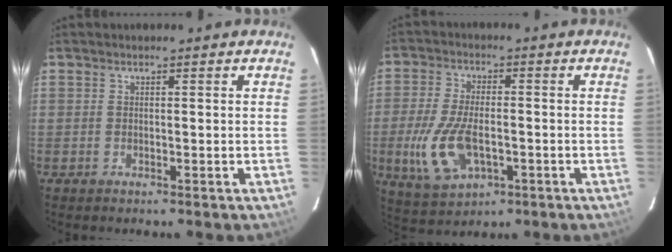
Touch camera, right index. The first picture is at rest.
{"total": 11.5, "force": [-3.1, 5.7, 9.6], "torque": [-0.212, -0.009, -0.049]}